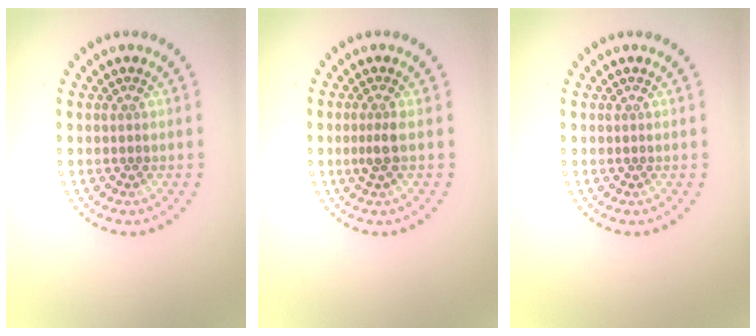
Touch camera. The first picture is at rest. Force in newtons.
{"total": 1.4, "press": 1.1, "slide": 1.0}
{"total": 0.0}